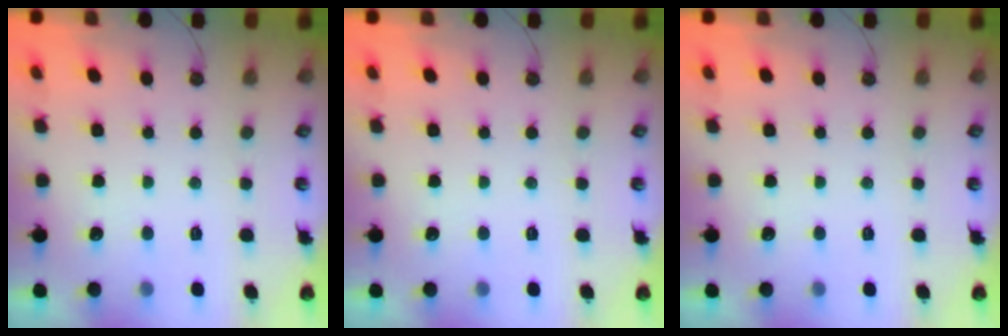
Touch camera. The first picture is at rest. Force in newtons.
{"total": 0.0}
{"total": 0.0}